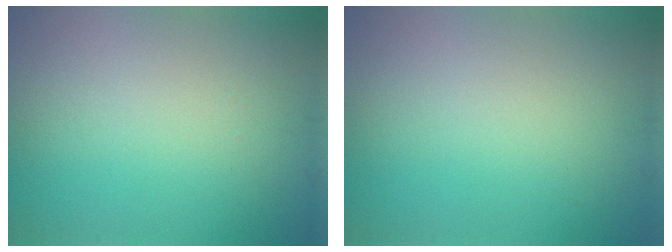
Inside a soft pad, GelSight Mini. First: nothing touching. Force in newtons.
{"total": 0.0}